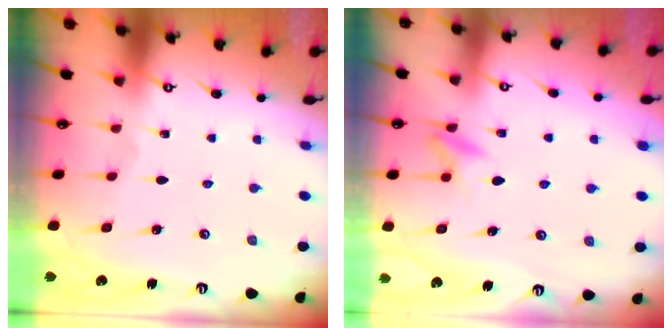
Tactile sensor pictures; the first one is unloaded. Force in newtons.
{"total": 5.7, "press": 5.6, "slide": 0.7}